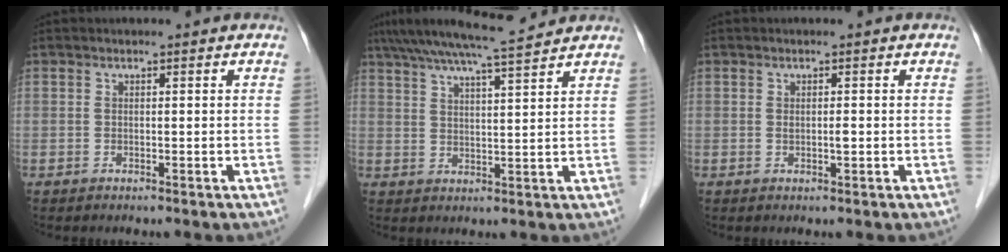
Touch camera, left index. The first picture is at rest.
{"total": 10.0, "force": [8.9, 0.0, 4.6], "torque": [-0.083, 0.021, 0.138]}
{"total": 1.0, "force": [-0.2, 0.2, 1.0], "torque": [-0.017, -0.005, -0.002]}